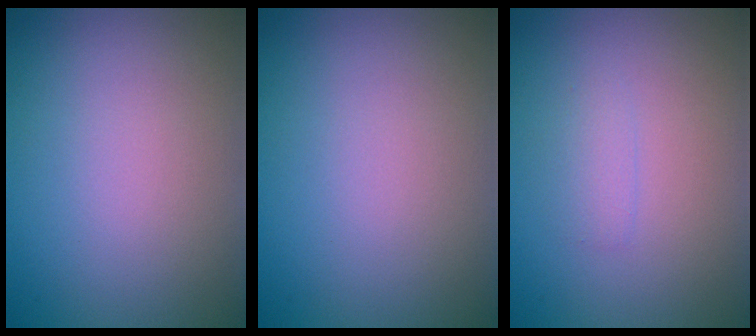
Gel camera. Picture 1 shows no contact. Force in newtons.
{"total": 0.0}
{"total": 1.0, "press": 1.0, "slide": 0.1}